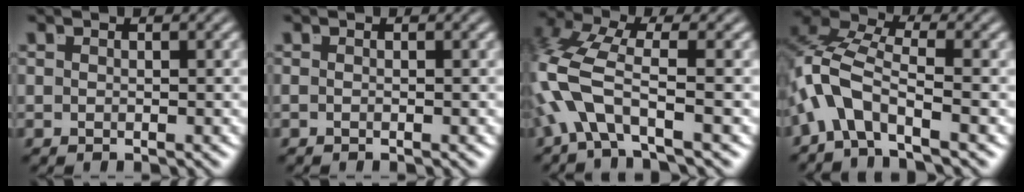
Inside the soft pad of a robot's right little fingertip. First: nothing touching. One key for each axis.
{"total": 0.5, "fx": -0.4, "fy": -0.2, "fz": 0.1, "tx": 0.001, "ty": -0.001, "tz": -0.008}
{"total": 4.3, "fx": -1.1, "fy": 2.0, "fz": 3.6, "tx": -0.108, "ty": -0.023, "tz": -0.011}
{"total": 6.4, "fx": -1.2, "fy": 4.4, "fz": 4.5, "tx": -0.131, "ty": -0.030, "tz": -0.016}